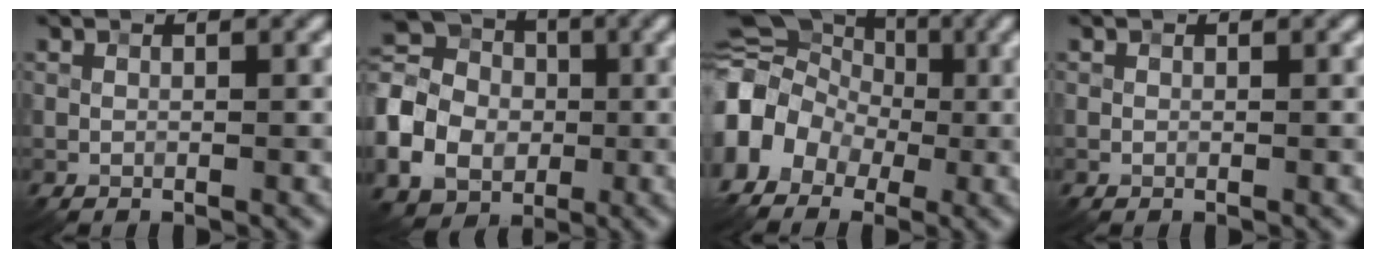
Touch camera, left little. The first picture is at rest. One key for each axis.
{"total": 9.7, "fx": -2.0, "fy": 8.1, "fz": 5.1, "tx": -0.138, "ty": -0.006, "tz": -0.047}
{"total": 7.2, "fx": -1.5, "fy": 6.3, "fz": 3.2, "tx": -0.047, "ty": 0.015, "tz": -0.049}
{"total": 0.0}